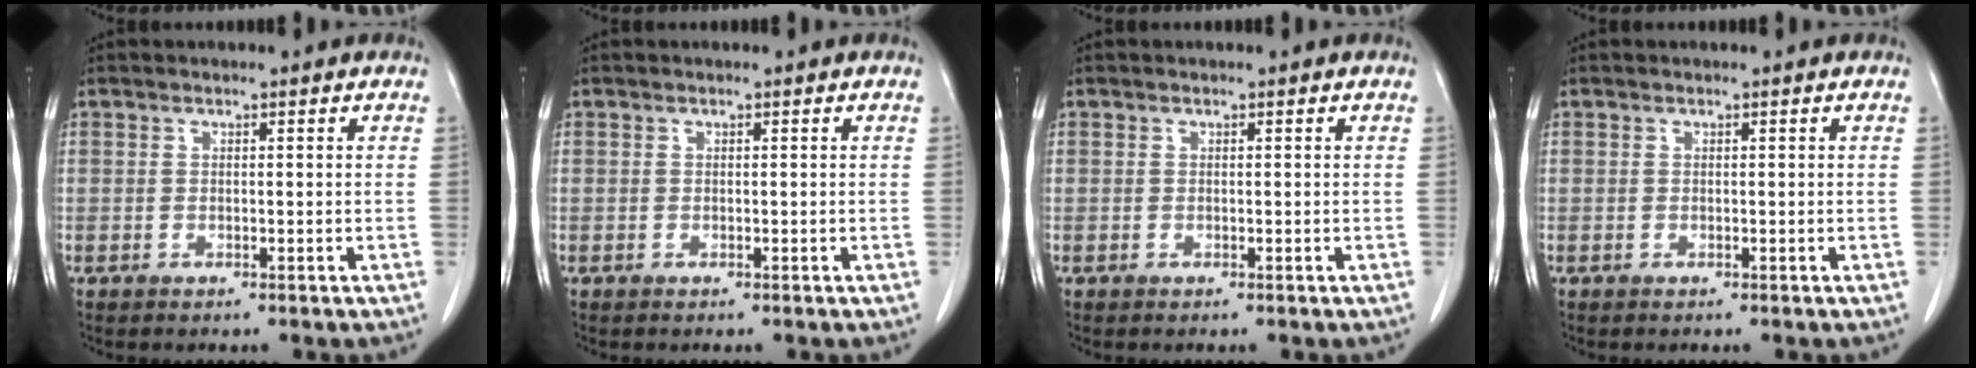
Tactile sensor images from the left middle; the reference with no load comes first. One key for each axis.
{"total": 0.0}
{"total": 0.0}
{"total": 0.0}